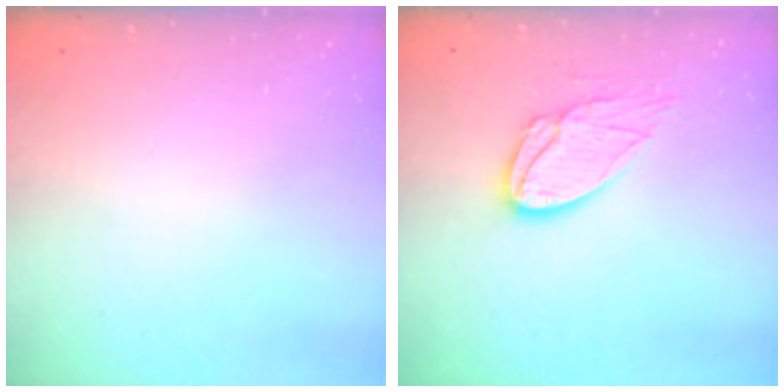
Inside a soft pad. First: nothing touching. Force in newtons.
{"total": 11.0, "press": 10.9, "slide": 0.5}